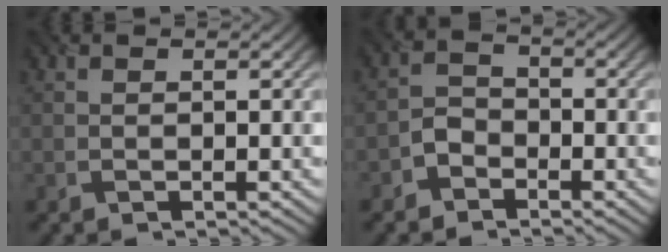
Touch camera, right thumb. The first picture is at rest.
{"total": 2.8, "force": [-1.8, 1.9, 0.9], "torque": [-0.019, 0.009, -0.046]}